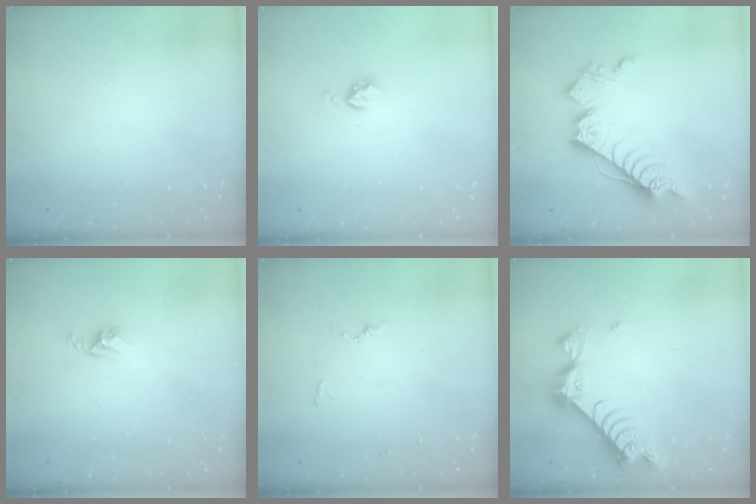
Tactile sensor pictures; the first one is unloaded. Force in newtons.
{"total": 5.1, "press": 5.0, "slide": 0.5}
{"total": 16.7, "press": 16.7, "slide": 0.3}
{"total": 3.9, "press": 3.9, "slide": 0.2}
{"total": 5.9, "press": 5.9, "slide": 0.4}
{"total": 9.7, "press": 9.7, "slide": 0.8}